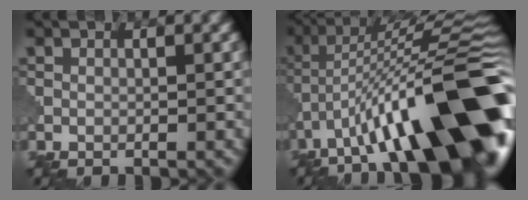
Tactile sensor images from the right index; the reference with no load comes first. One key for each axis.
{"total": 16.2, "fx": -6.9, "fy": 4.2, "fz": 14.1, "tx": -0.201, "ty": 0.038, "tz": -0.107}